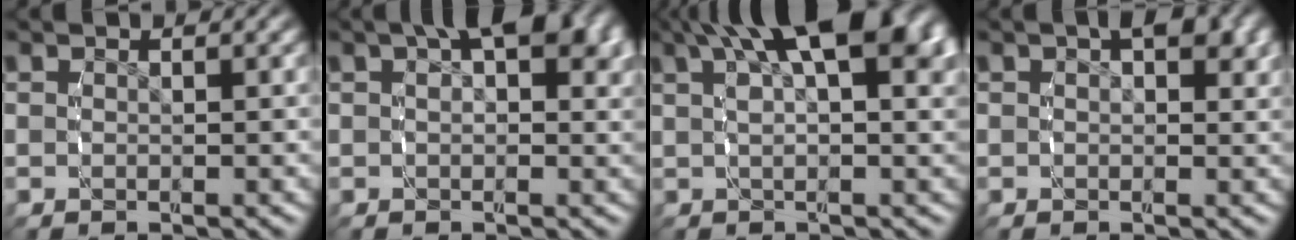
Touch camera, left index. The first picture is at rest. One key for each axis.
{"total": 5.7, "fx": 2.1, "fy": 2.7, "fz": 4.5, "tx": -0.050, "ty": 0.004, "tz": 0.029}
{"total": 11.3, "fx": 4.8, "fy": 4.7, "fz": 9.1, "tx": -0.114, "ty": 0.031, "tz": 0.061}
{"total": 2.8, "fx": 1.0, "fy": 1.6, "fz": 2.0, "tx": -0.023, "ty": -0.004, "tz": 0.017}